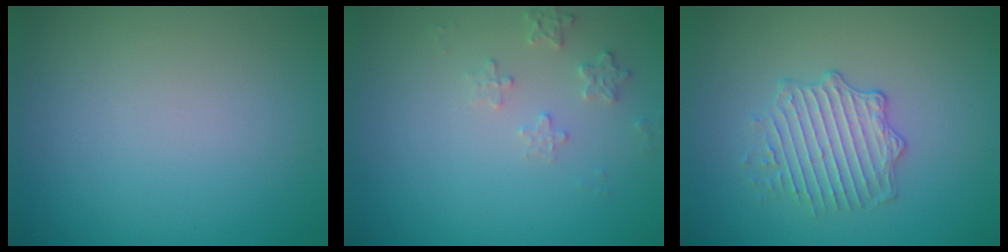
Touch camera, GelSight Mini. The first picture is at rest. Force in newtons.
{"total": 1.6, "press": 1.6, "slide": 0.4}
{"total": 2.6, "press": 2.0, "slide": 1.6}